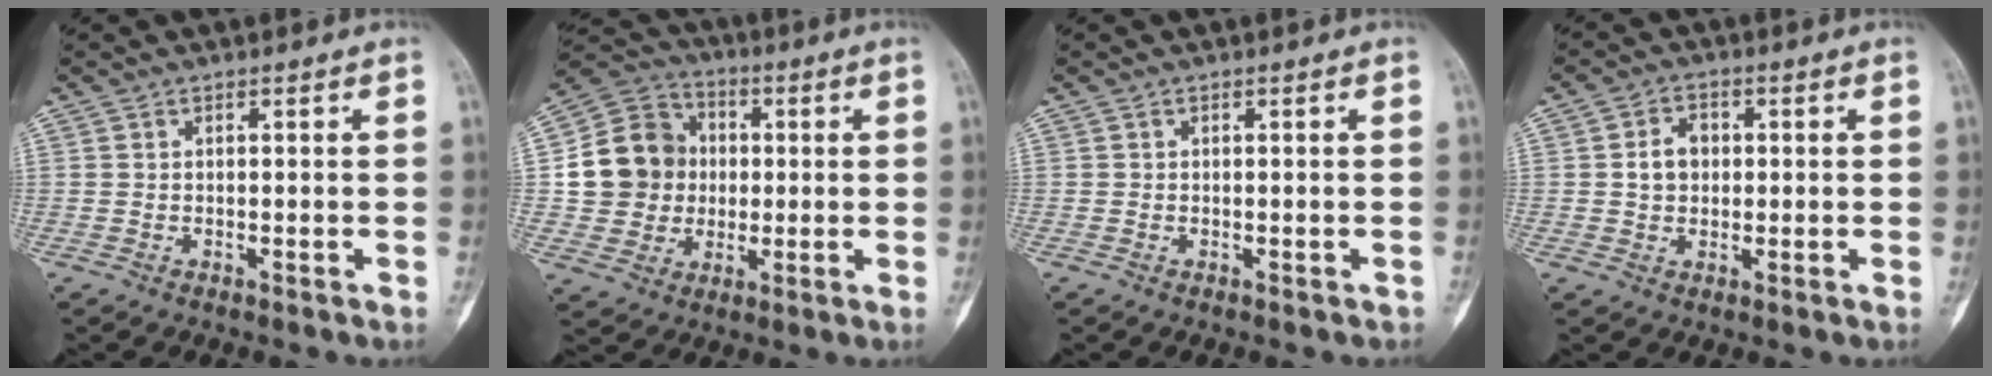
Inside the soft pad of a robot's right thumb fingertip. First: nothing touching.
{"total": 14.1, "force": [0.6, 12.8, 5.8], "torque": [-0.081, 0.022, 0.013]}
{"total": 0.0}
{"total": 4.8, "force": [0.4, 3.8, 2.9], "torque": [-0.037, 0.010, 0.003]}